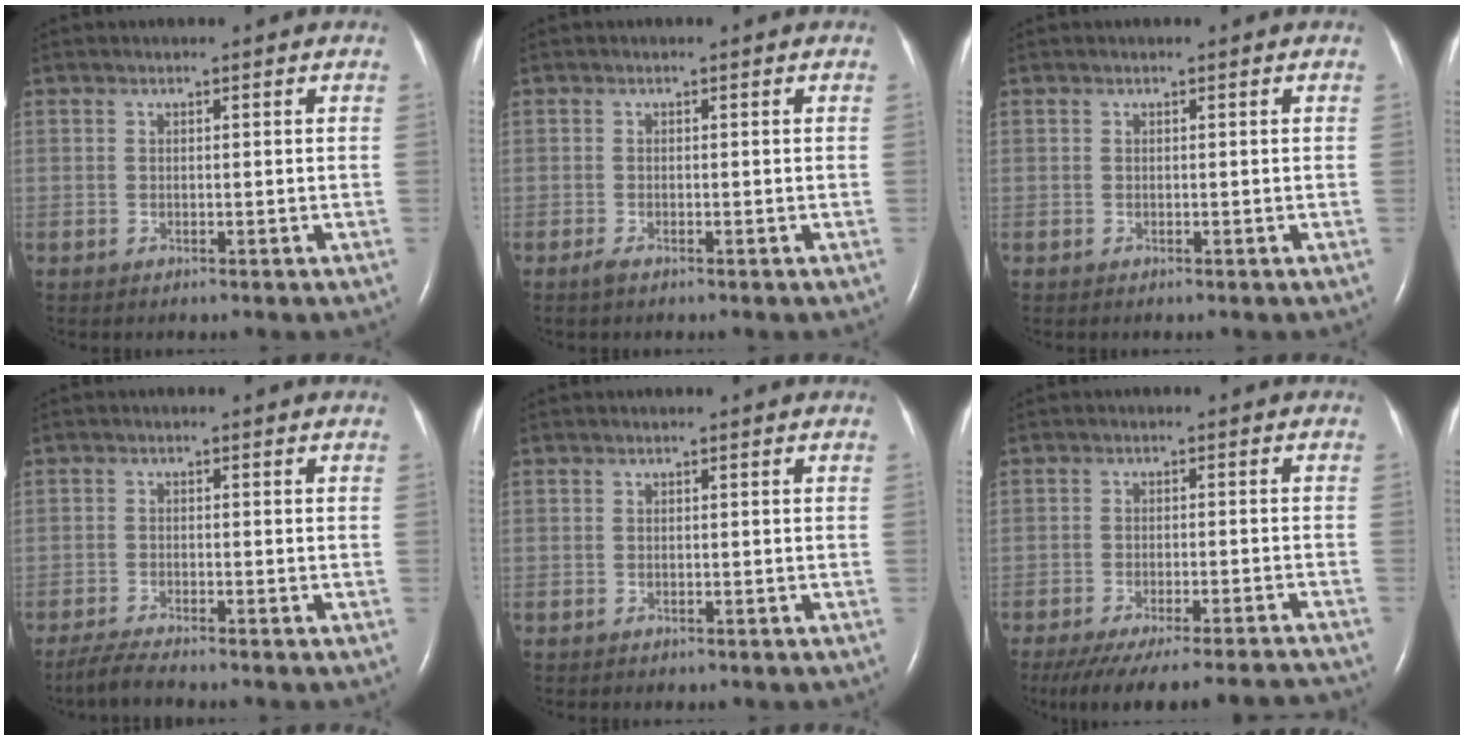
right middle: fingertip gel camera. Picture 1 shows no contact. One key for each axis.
{"total": 0.9, "fx": -0.6, "fy": 0.1, "fz": 0.6, "tx": -0.020, "ty": -0.003, "tz": -0.013}
{"total": 0.0}
{"total": 3.4, "fx": -3.0, "fy": -0.2, "fz": 1.5, "tx": -0.040, "ty": -0.015, "tz": -0.059}
{"total": 0.0}
{"total": 19.0, "fx": -17.6, "fy": 0.9, "fz": 7.1, "tx": -0.101, "ty": -0.028, "tz": -0.236}